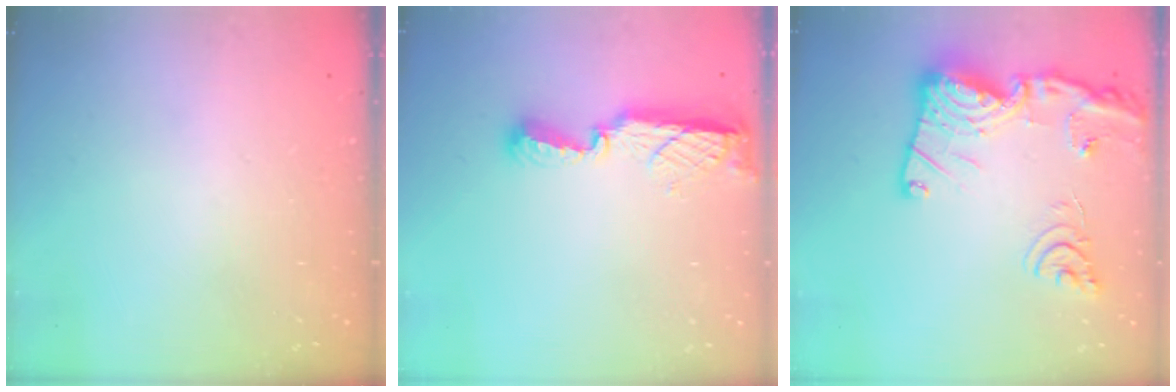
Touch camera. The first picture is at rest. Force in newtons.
{"total": 7.6, "press": 7.6, "slide": 0.2}
{"total": 21.7, "press": 21.5, "slide": 2.2}